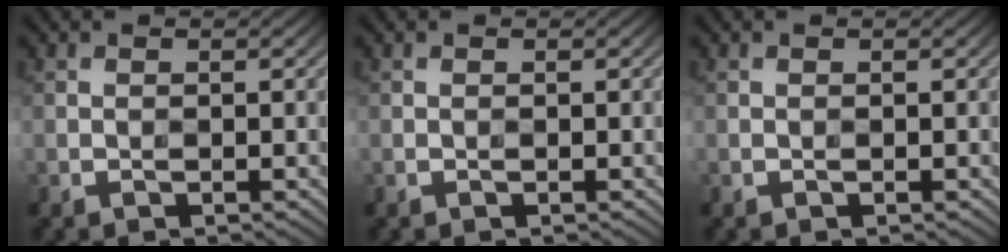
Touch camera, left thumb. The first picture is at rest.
{"total": 0.0}
{"total": 0.0}